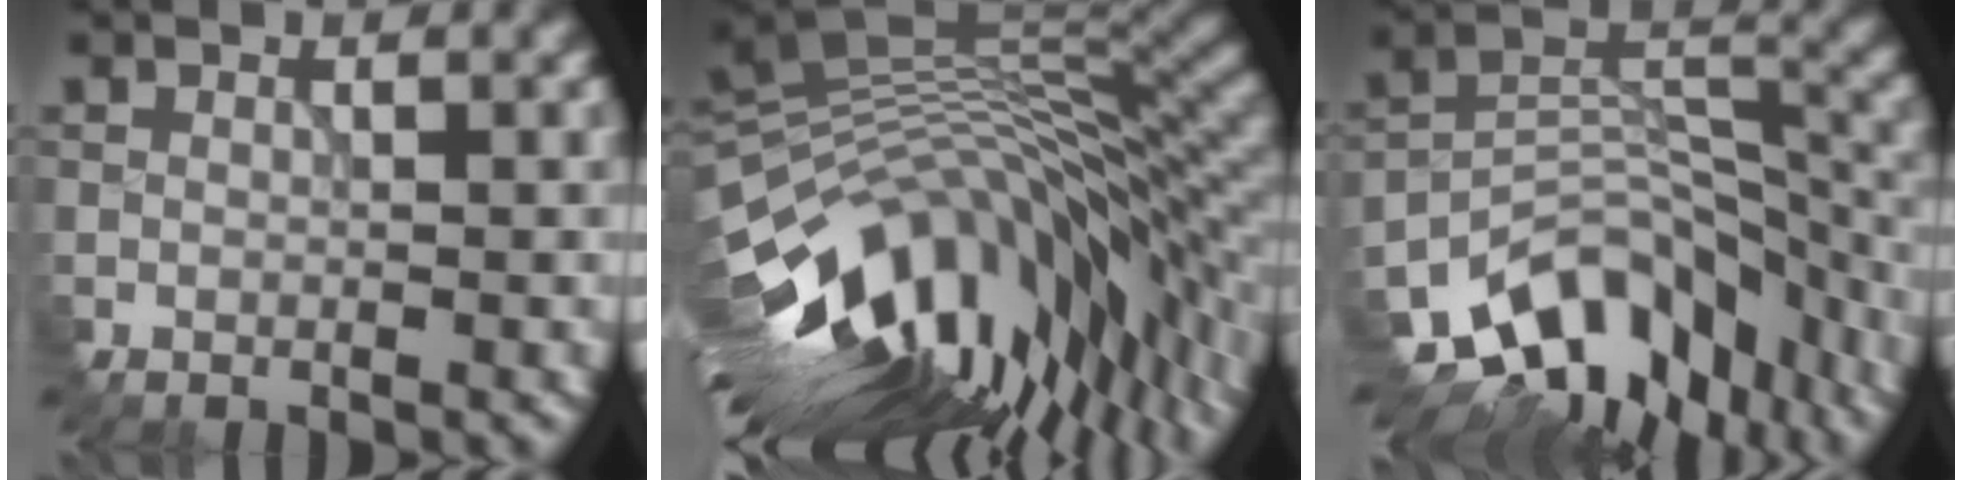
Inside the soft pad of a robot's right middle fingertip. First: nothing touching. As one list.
[{"total": 16.3, "force": [-5.9, 6.4, 13.8], "torque": [-0.233, 0.009, -0.106]}, {"total": 11.0, "force": [-7.9, 5.9, 5.0], "torque": [-0.079, 0.003, -0.136]}]